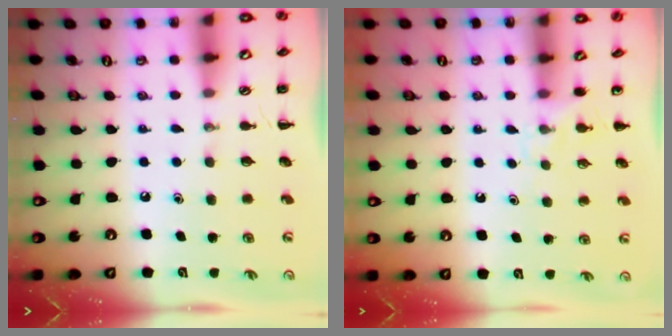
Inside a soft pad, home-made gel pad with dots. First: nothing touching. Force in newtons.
{"total": 4.6, "press": 4.3, "slide": 1.6}